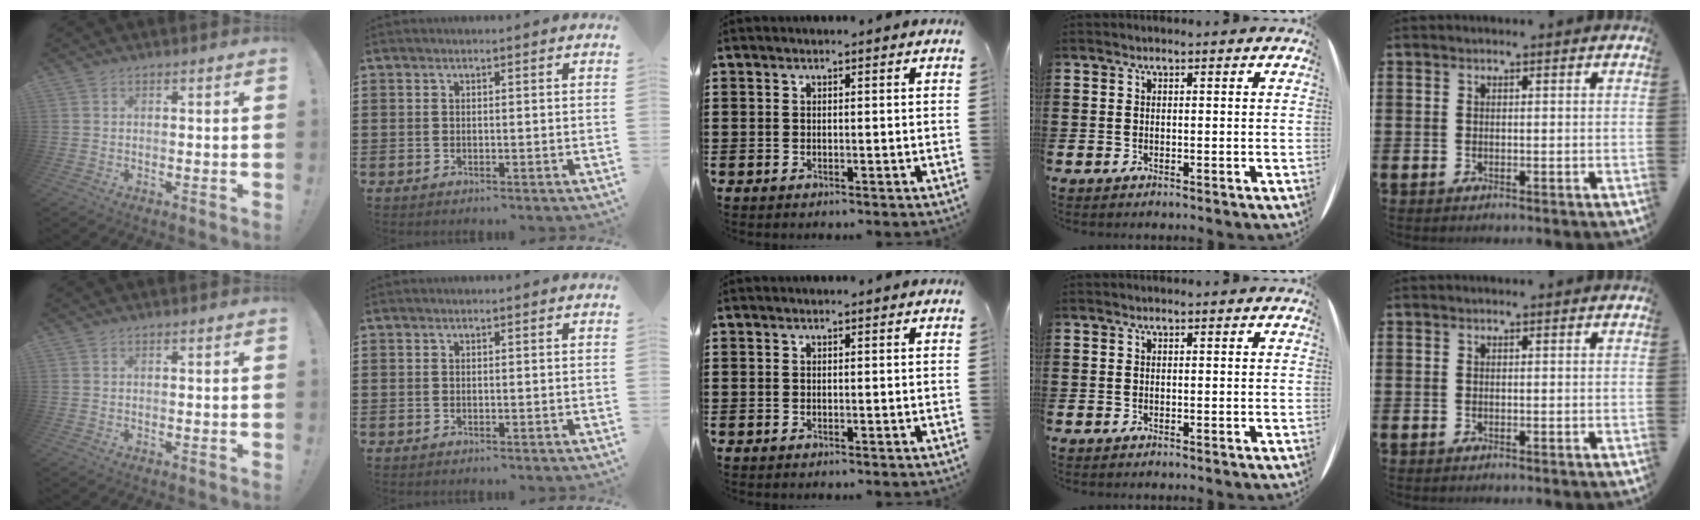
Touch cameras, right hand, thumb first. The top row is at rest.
{}